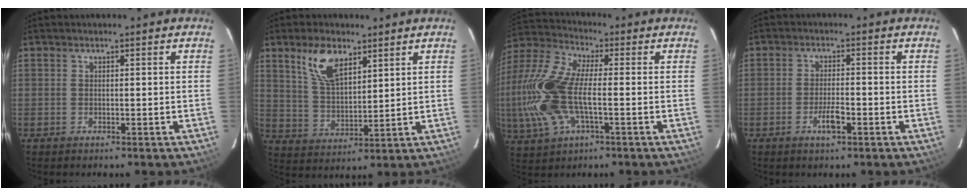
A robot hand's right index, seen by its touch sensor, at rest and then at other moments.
{"total": 9.3, "force": [5.5, 4.3, 6.1], "torque": [-0.116, 0.011, 0.115]}
{"total": 19.4, "force": [-2.7, 8.6, 17.2], "torque": [-0.383, -0.002, -0.056]}
{"total": 4.1, "force": [-2.0, 1.1, 3.4], "torque": [-0.070, -0.001, -0.036]}